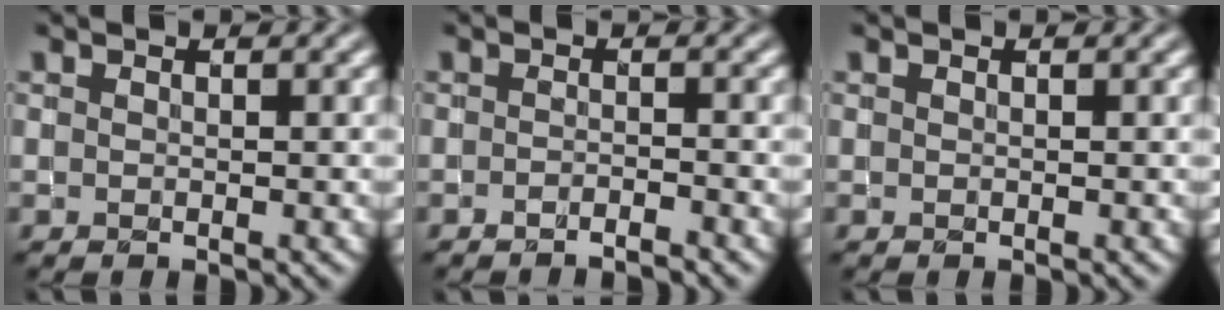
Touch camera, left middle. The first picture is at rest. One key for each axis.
{"total": 1.5, "fx": -1.3, "fy": 0.1, "fz": 0.7, "tx": -0.006, "ty": -0.002, "tz": -0.025}
{"total": 0.0}